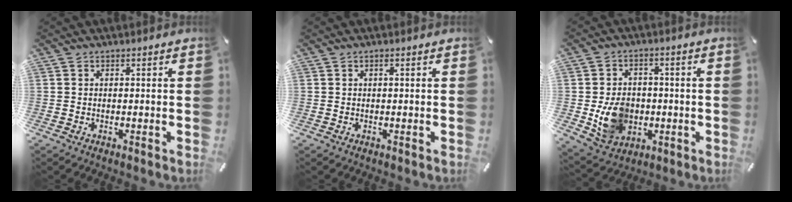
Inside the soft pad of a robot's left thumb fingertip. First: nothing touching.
{"total": 0.5, "force": [0.1, 0.0, 0.5], "torque": [-0.009, 0.001, 0.000]}
{"total": 10.4, "force": [-1.6, 8.7, 5.3], "torque": [-0.105, 0.012, -0.025]}